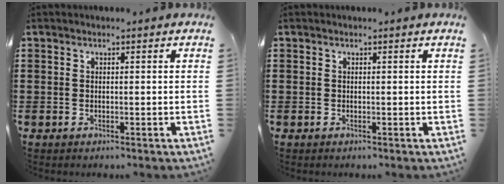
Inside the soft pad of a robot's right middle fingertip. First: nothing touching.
{"total": 0.0}